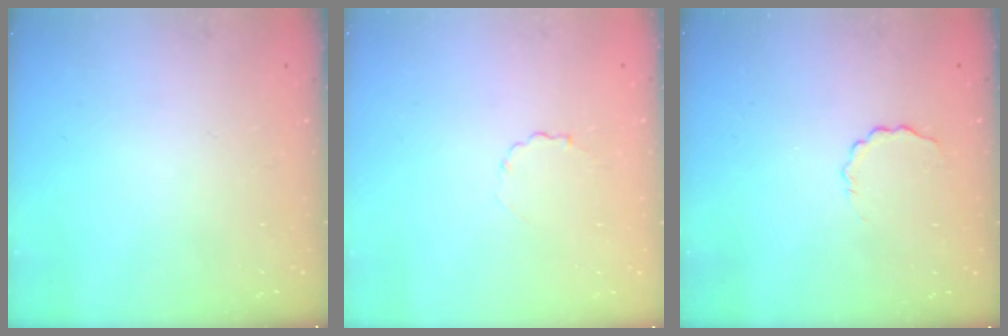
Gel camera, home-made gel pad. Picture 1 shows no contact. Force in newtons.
{"total": 2.1, "press": 1.9, "slide": 0.9}
{"total": 2.6, "press": 2.5, "slide": 0.8}